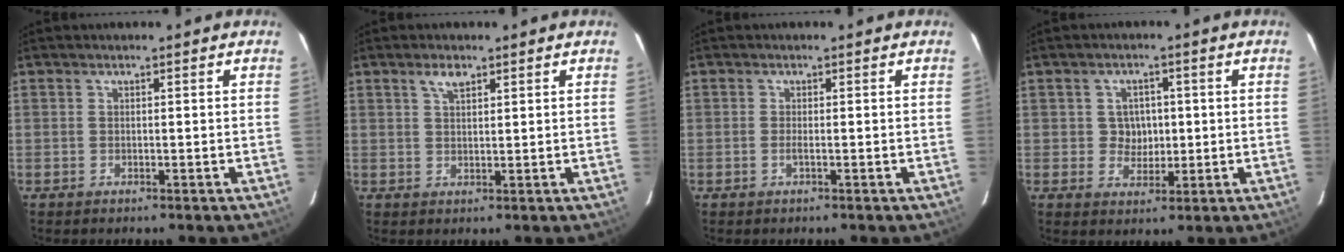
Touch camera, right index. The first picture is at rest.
{"total": 2.6, "force": [1.7, 1.1, 1.6], "torque": [-0.030, 0.006, 0.031]}
{"total": 0.8, "force": [-0.2, -0.1, 0.8], "torque": [-0.015, 0.000, -0.006]}
{"total": 4.2, "force": [0.2, 4.0, 1.5], "torque": [-0.026, 0.011, 0.007]}